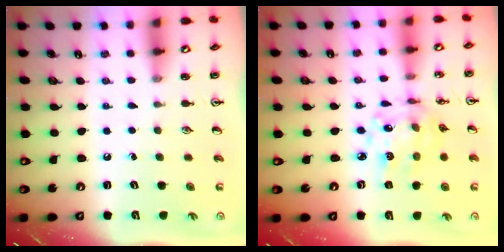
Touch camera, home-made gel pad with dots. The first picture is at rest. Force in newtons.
{"total": 11.4, "press": 11.0, "slide": 3.0}